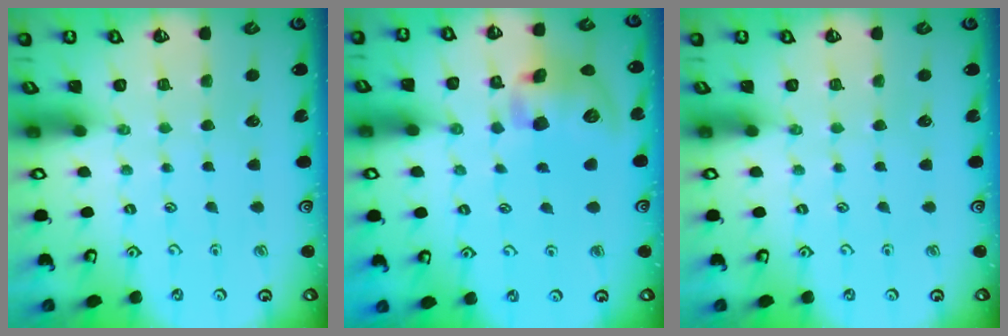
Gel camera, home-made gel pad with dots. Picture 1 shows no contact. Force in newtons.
{"total": 11.9, "press": 11.8, "slide": 1.8}
{"total": 0.0}